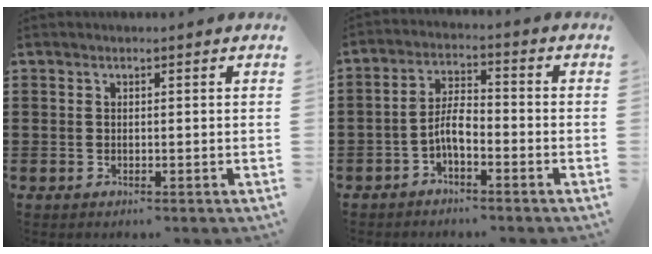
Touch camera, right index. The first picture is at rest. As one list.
[{"total": 4.6, "force": [-2.1, 1.6, 3.8], "torque": [-0.081, 0.007, -0.044]}]